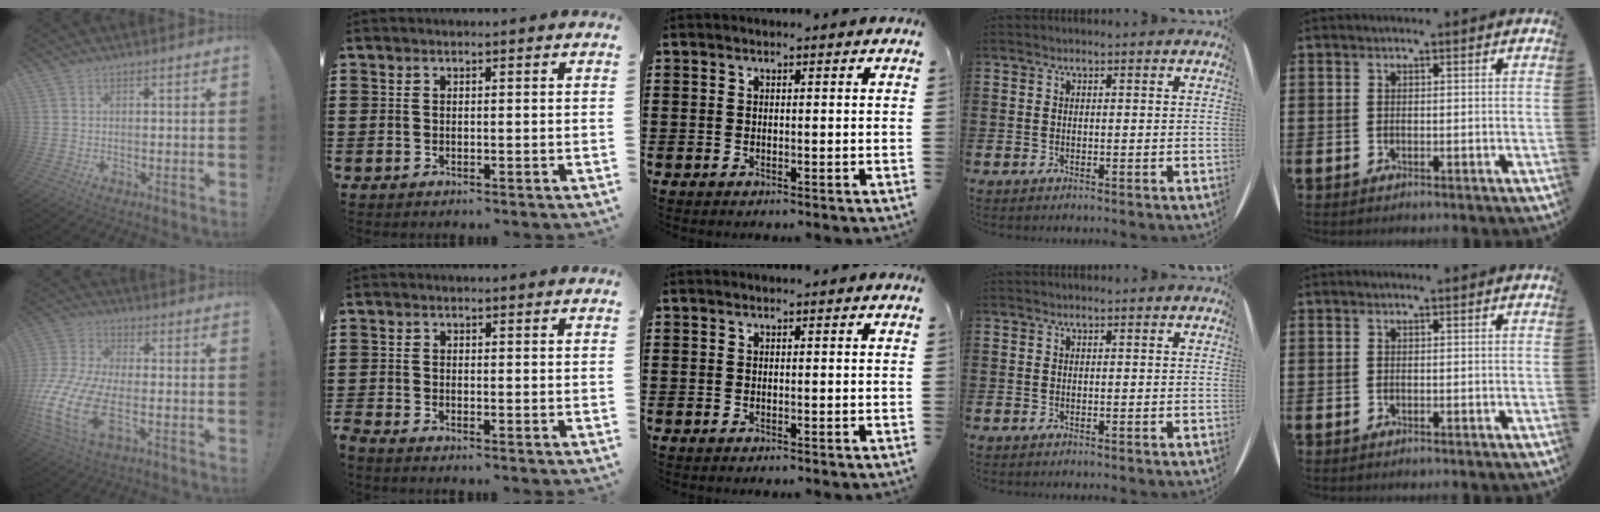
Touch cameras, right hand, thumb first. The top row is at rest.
{"thumb": {"total": 18.6, "force": [-5.3, 9.6, 15.1], "torque": [-0.312, 0.018, -0.085]}, "index": {"total": 0.8, "force": [-0.8, 0.0, 0.1], "torque": [-0.003, -0.001, -0.014]}}